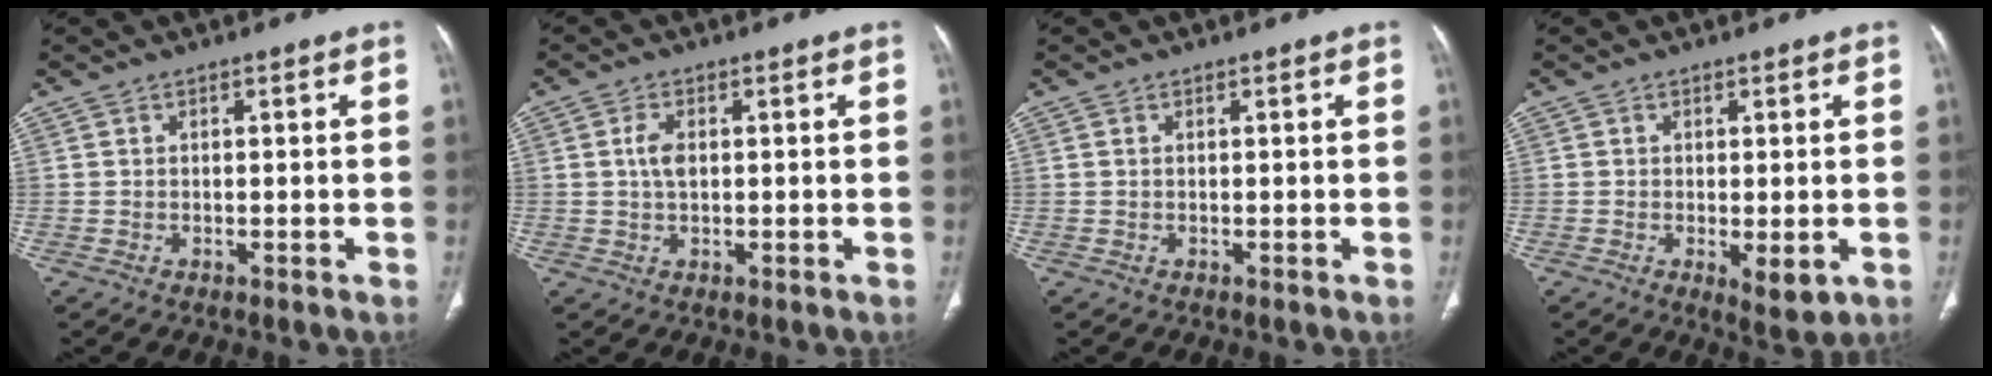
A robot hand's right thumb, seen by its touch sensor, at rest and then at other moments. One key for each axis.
{"total": 3.2, "fx": 0.4, "fy": 1.7, "fz": 2.6, "tx": -0.056, "ty": 0.002, "tz": 0.007}
{"total": 0.0}
{"total": 4.5, "fx": -1.1, "fy": 1.8, "fz": 4.0, "tx": -0.061, "ty": -0.014, "tz": -0.011}